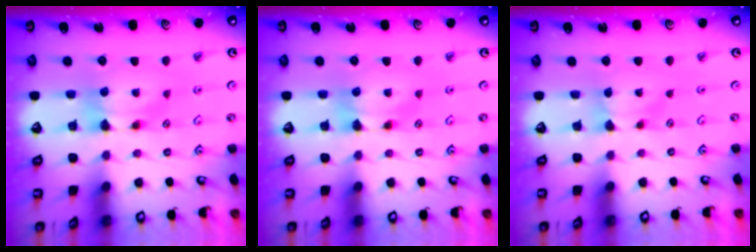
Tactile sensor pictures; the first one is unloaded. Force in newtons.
{"total": 0.0}
{"total": 1.6, "press": 1.4, "slide": 0.7}